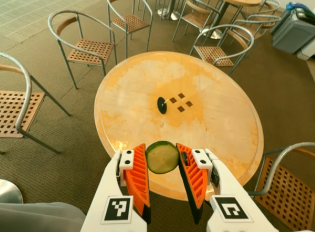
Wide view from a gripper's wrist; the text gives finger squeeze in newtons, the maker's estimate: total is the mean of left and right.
{"total": 8.4, "left": 8.0, "right": 8.8}